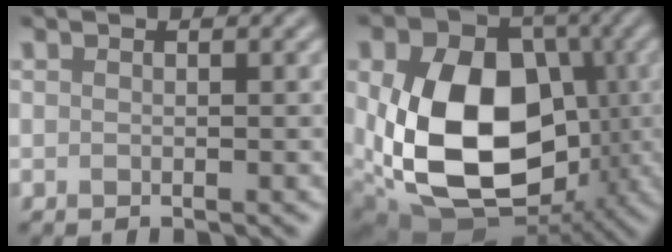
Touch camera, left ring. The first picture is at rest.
{"total": 15.5, "force": [-1.0, 11.2, 10.7], "torque": [-0.201, -0.033, -0.017]}